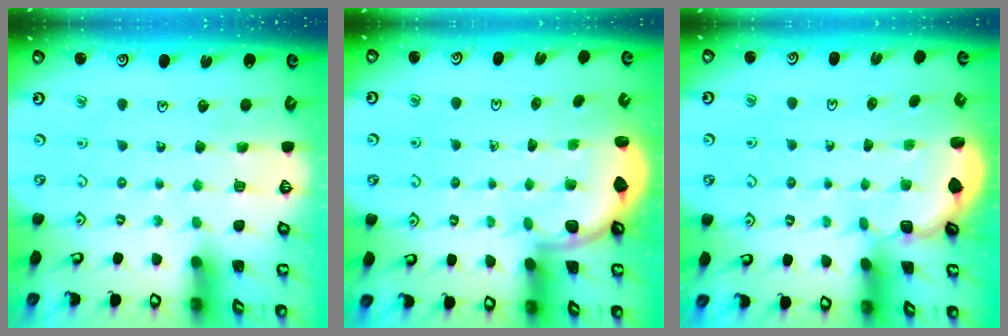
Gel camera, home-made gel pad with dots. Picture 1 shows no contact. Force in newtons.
{"total": 2.6, "press": 2.6, "slide": 0.4}
{"total": 1.9, "press": 1.8, "slide": 0.7}